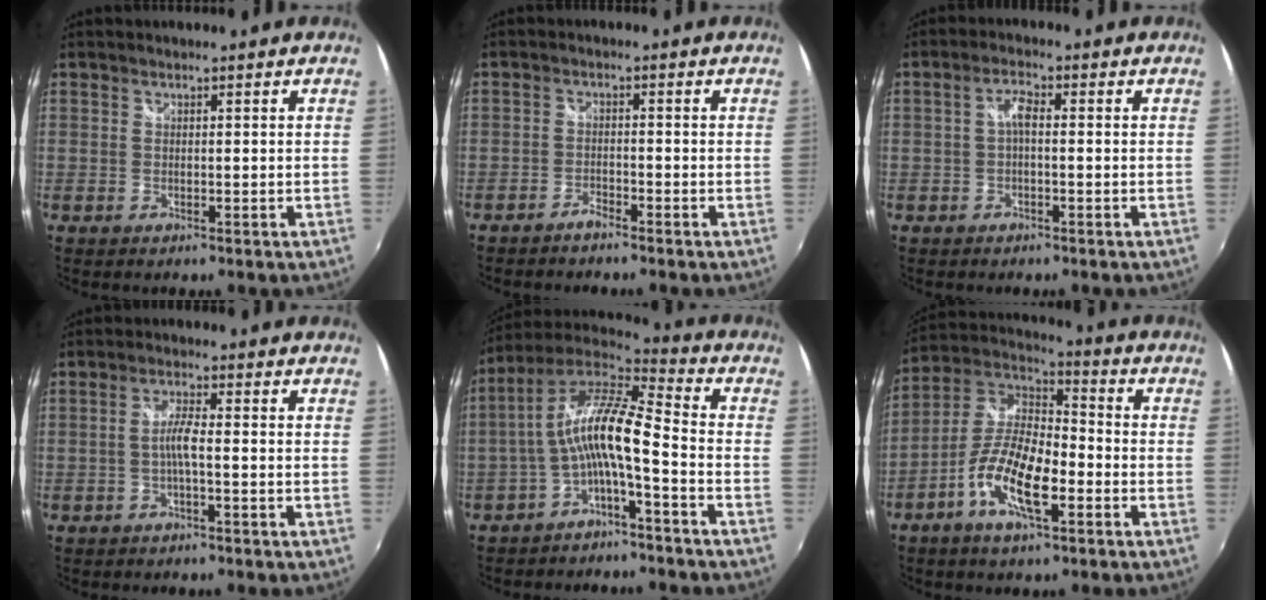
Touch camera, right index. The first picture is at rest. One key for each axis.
{"total": 2.0, "fx": -1.9, "fy": 0.3, "fz": 0.5, "tx": -0.020, "ty": -0.002, "tz": -0.037}
{"total": 2.5, "fx": -0.3, "fy": 0.9, "fz": 2.3, "tx": -0.048, "ty": 0.008, "tz": -0.006}
{"total": 3.0, "fx": -1.0, "fy": 0.0, "fz": 2.8, "tx": -0.058, "ty": 0.005, "tz": -0.019}
{"total": 12.5, "fx": -3.0, "fy": 2.2, "fz": 12.0, "tx": -0.237, "ty": 0.016, "tz": -0.061}
{"total": 13.9, "fx": -5.5, "fy": 4.8, "fz": 11.8, "tx": -0.234, "ty": 0.000, "tz": -0.112}